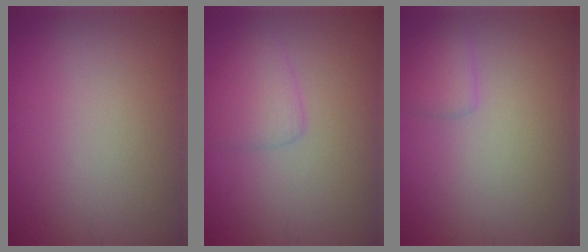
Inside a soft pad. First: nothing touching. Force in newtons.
{"total": 2.2, "press": 2.2, "slide": 0.1}
{"total": 1.6, "press": 1.6, "slide": 0.0}